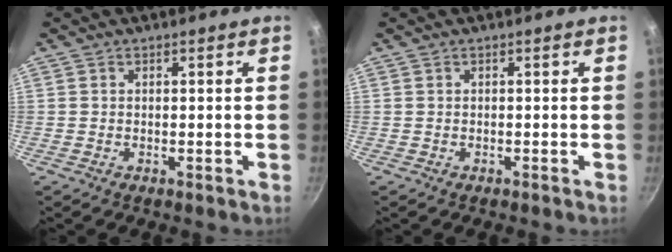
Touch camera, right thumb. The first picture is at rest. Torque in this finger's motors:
{"motor_torque": [0.00, 0.00, 0.00, 0.00, 0.00]}